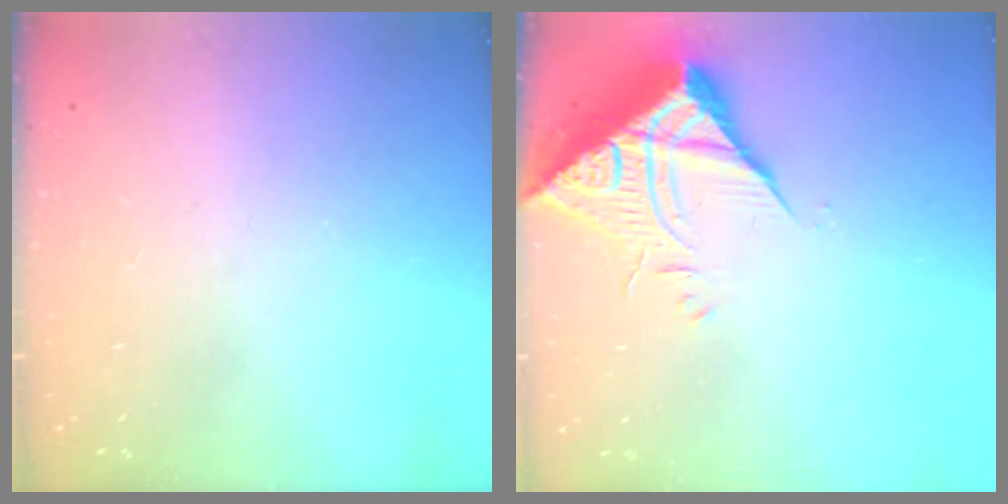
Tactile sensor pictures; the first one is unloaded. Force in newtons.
{"total": 10.5, "press": 10.4, "slide": 1.0}